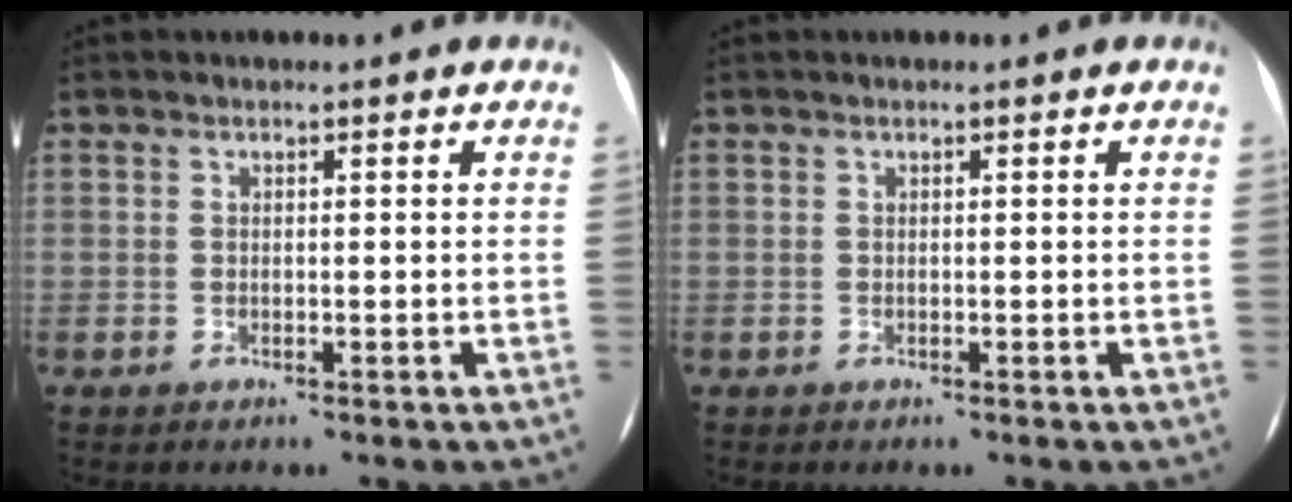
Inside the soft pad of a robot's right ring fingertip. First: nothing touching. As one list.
[{"total": 0.0}]